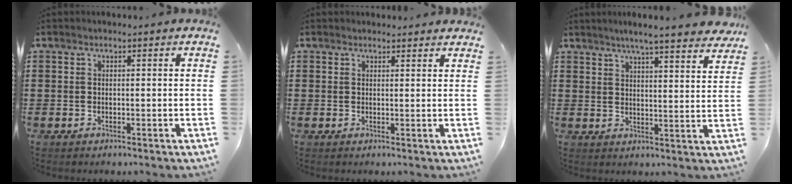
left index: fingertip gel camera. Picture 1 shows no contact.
{"total": 1.4, "force": [1.4, 0.4, 0.1], "torque": [-0.005, 0.003, 0.027]}
{"total": 5.3, "force": [4.8, -0.5, 2.2], "torque": [-0.060, -0.020, 0.083]}